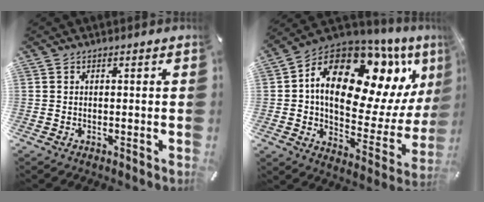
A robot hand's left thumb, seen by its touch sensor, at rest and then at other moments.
{"total": 20.6, "force": [8.1, 12.5, 14.3], "torque": [-0.223, -0.063, 0.134]}